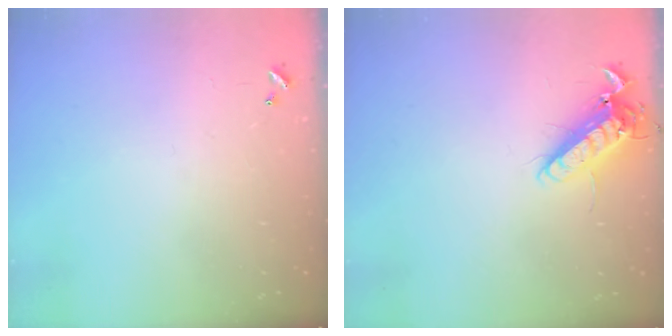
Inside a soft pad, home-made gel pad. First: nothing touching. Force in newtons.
{"total": 12.5, "press": 12.3, "slide": 2.1}